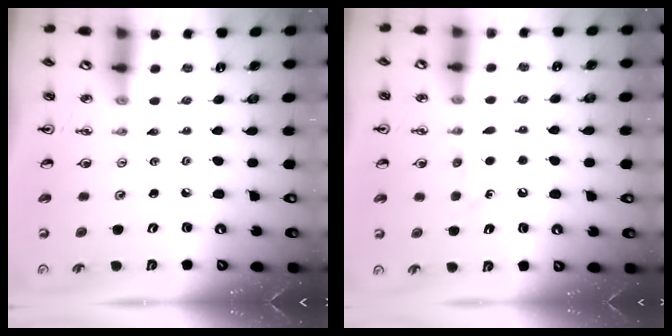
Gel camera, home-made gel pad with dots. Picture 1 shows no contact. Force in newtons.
{"total": 5.9, "press": 5.9, "slide": 0.6}